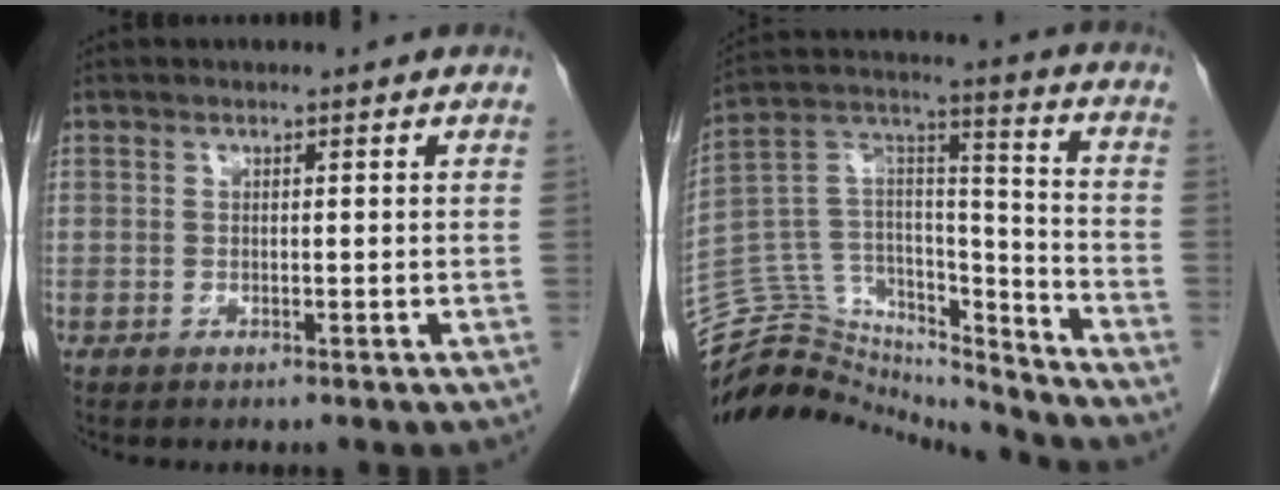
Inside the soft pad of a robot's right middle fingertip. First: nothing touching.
{"total": 21.4, "force": [-20.5, 5.4, 2.9], "torque": [-0.070, 0.076, -0.330]}